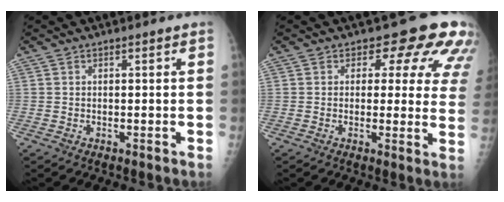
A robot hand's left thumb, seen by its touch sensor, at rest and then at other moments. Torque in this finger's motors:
{"motor_torque": [0.09, 0.10, 0.04, -0.28, 0.07]}